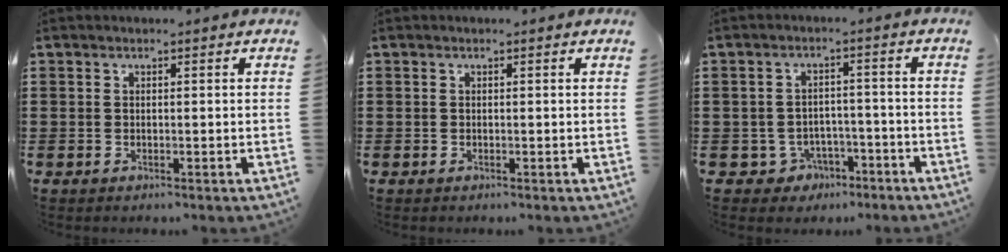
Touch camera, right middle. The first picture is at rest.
{"total": 0.0}
{"total": 3.5, "force": [-2.7, 2.1, 0.7], "torque": [-0.021, 0.007, -0.058]}